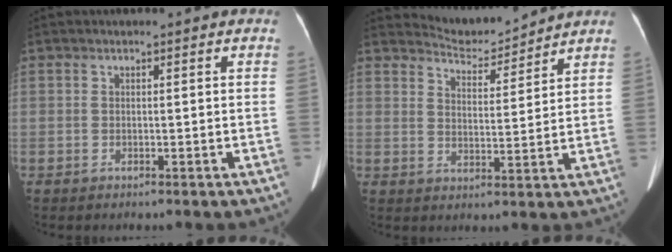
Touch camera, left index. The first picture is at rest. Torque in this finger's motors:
{"motor_torque": [0.29, -0.60, -0.02, -0.04]}